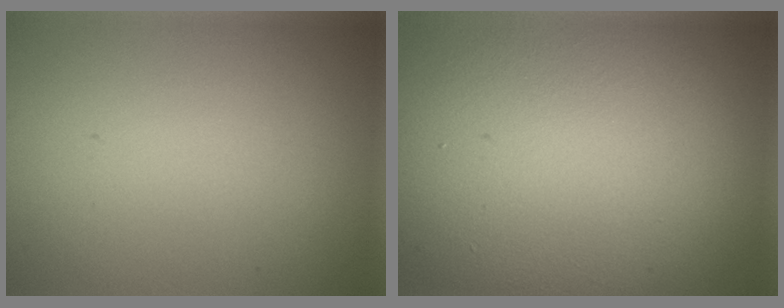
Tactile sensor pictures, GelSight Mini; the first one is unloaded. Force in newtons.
{"total": 16.3, "press": 16.2, "slide": 1.1}